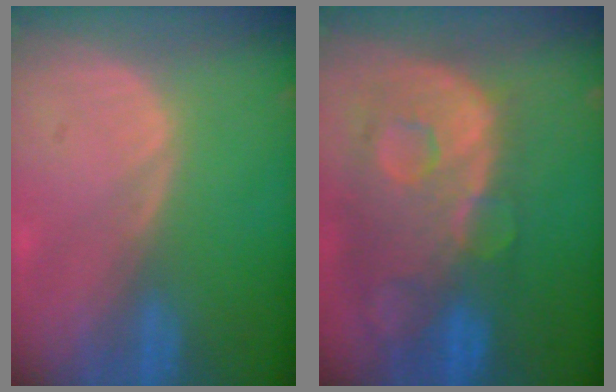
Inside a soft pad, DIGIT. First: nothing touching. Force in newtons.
{"total": 13.4, "press": 11.0, "slide": 7.6}